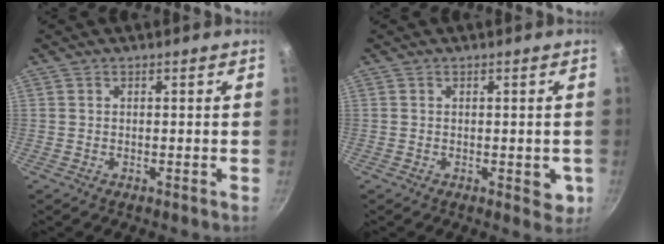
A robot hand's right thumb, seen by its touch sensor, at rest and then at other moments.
{"total": 3.6, "force": [-0.7, 1.7, 3.1], "torque": [-0.029, -0.007, -0.009]}